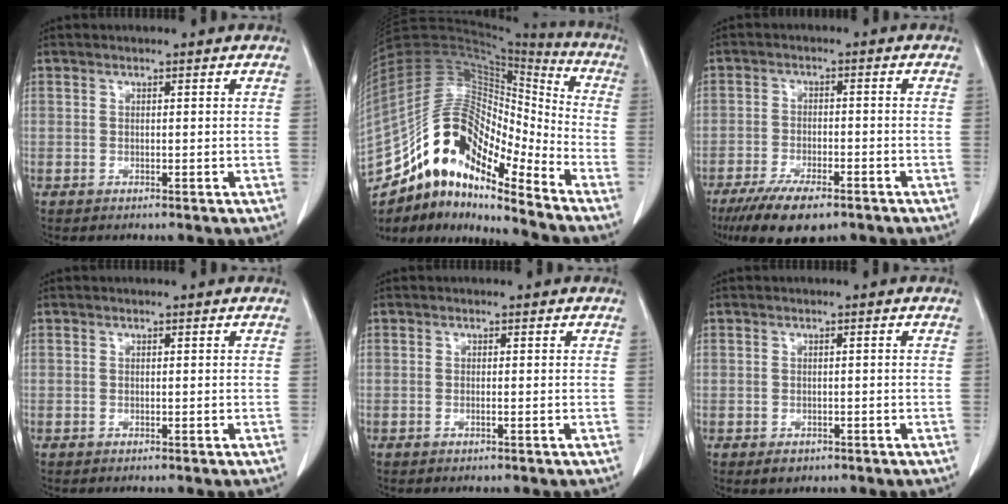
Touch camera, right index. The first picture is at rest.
{"total": 19.1, "force": [-13.8, 5.6, 11.9], "torque": [-0.216, 0.052, -0.245]}
{"total": 9.2, "force": [-6.4, 2.9, 5.8], "torque": [-0.097, -0.013, -0.105]}
{"total": 0.0}
{"total": 0.0}
{"total": 1.7, "force": [-1.0, 1.2, 0.7], "torque": [-0.007, 0.001, -0.005]}